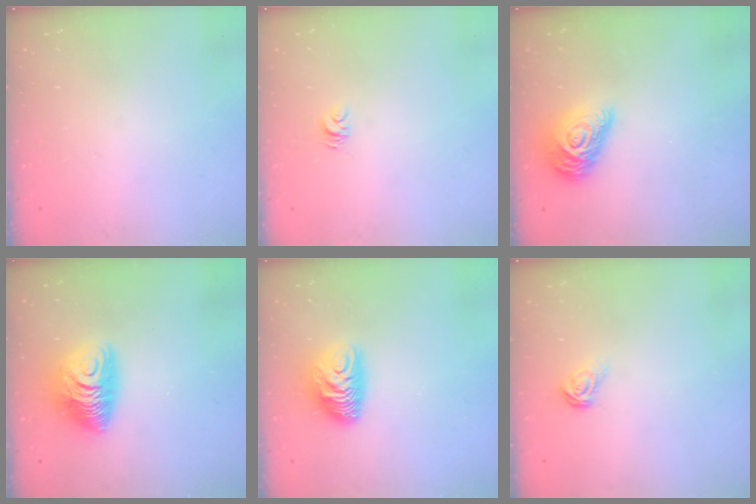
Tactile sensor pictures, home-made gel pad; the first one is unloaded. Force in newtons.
{"total": 3.9, "press": 3.9, "slide": 0.3}
{"total": 13.3, "press": 13.3, "slide": 0.9}
{"total": 11.3, "press": 11.3, "slide": 1.1}
{"total": 10.5, "press": 10.4, "slide": 1.0}
{"total": 5.4, "press": 5.4, "slide": 0.6}